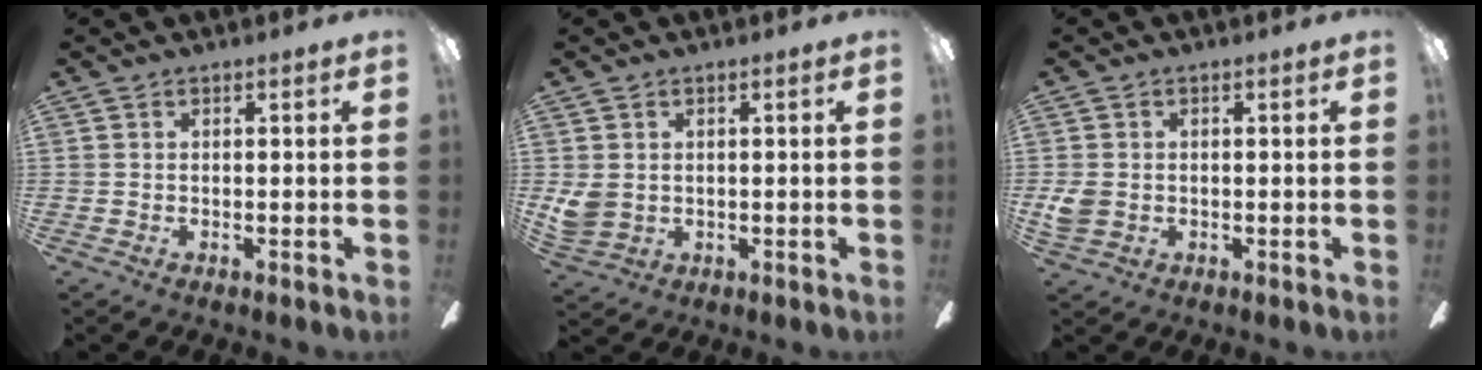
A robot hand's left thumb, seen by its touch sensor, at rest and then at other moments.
{"total": 4.5, "force": [1.0, 3.8, 2.1], "torque": [-0.040, 0.001, 0.022]}
{"total": 4.3, "force": [-0.2, 3.6, 2.3], "torque": [-0.031, 0.002, -0.005]}